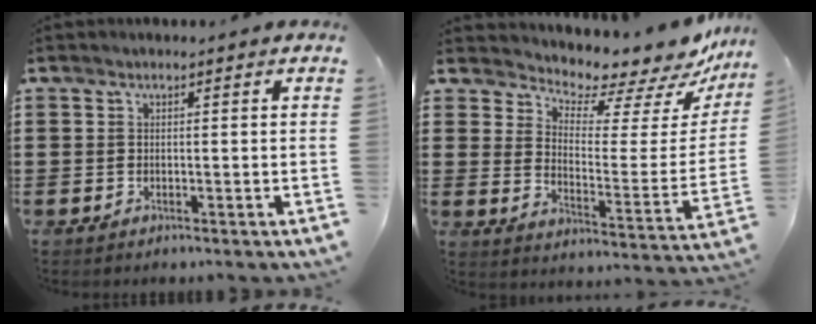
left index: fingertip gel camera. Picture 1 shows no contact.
{"total": 5.1, "force": [4.8, 1.0, 1.2], "torque": [-0.036, -0.054, 0.076]}